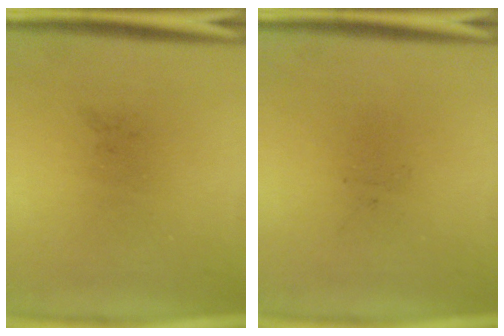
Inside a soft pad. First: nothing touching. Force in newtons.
{"total": 0.0}